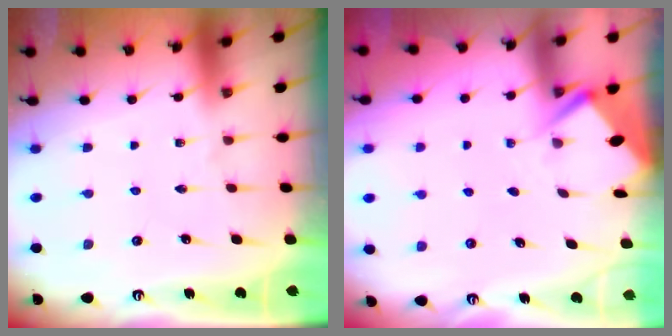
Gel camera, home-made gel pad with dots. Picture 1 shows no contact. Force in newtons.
{"total": 2.8, "press": 2.8, "slide": 0.3}